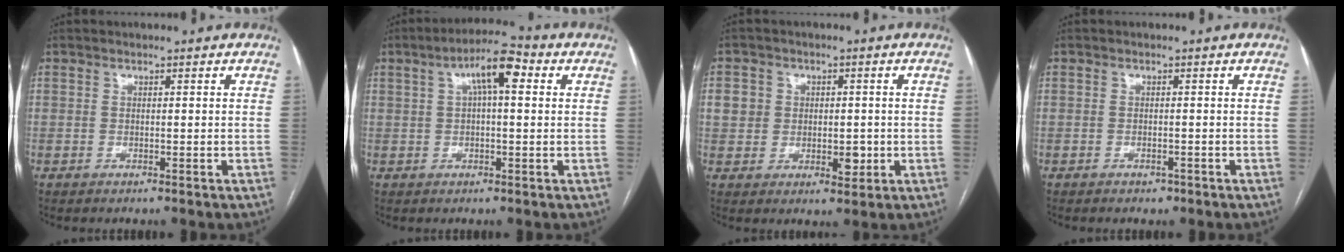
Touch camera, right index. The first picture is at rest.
{"total": 7.5, "force": [2.4, 1.9, 6.9], "torque": [-0.119, 0.029, 0.035]}
{"total": 5.9, "force": [0.1, 4.9, 3.2], "torque": [-0.033, 0.008, 0.008]}
{"total": 0.9, "force": [-0.6, 0.6, 0.3], "torque": [-0.008, 0.000, -0.007]}